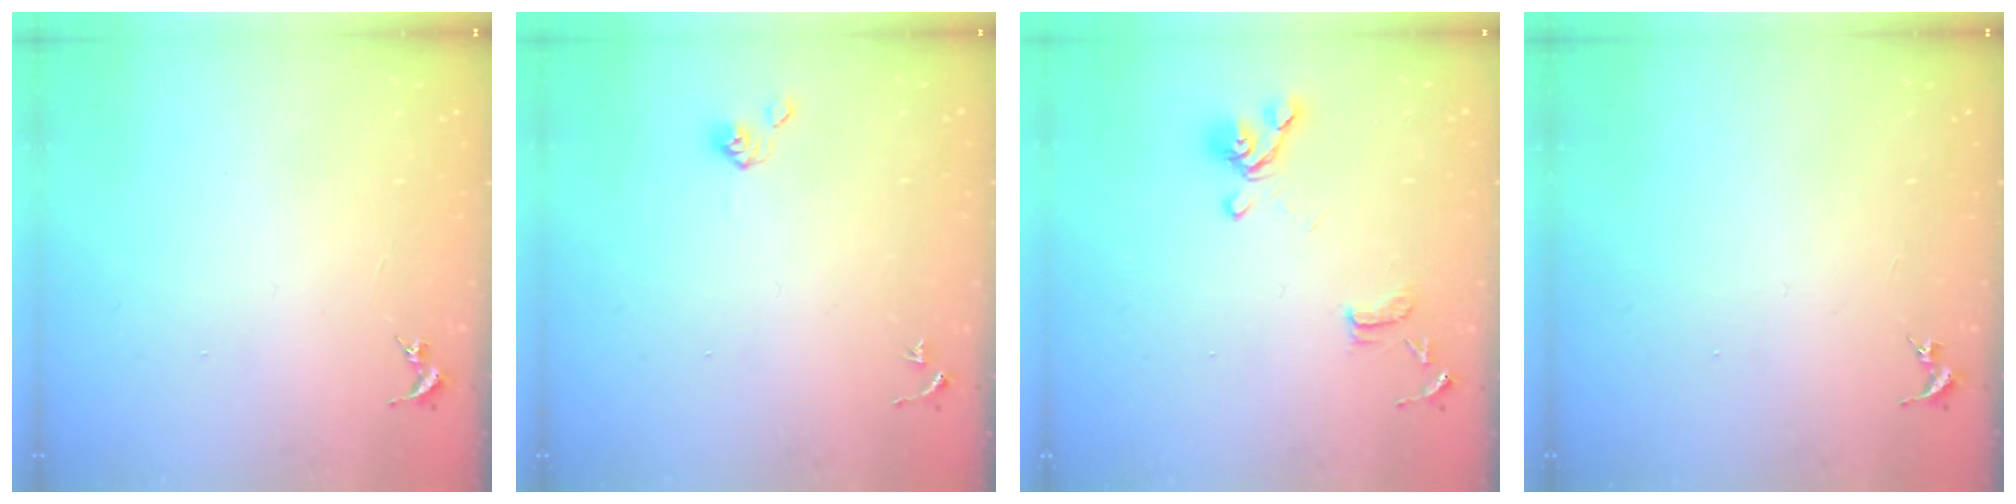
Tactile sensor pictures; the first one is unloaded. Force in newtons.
{"total": 4.6, "press": 4.6, "slide": 0.7}
{"total": 13.1, "press": 13.0, "slide": 1.4}
{"total": 0.0}